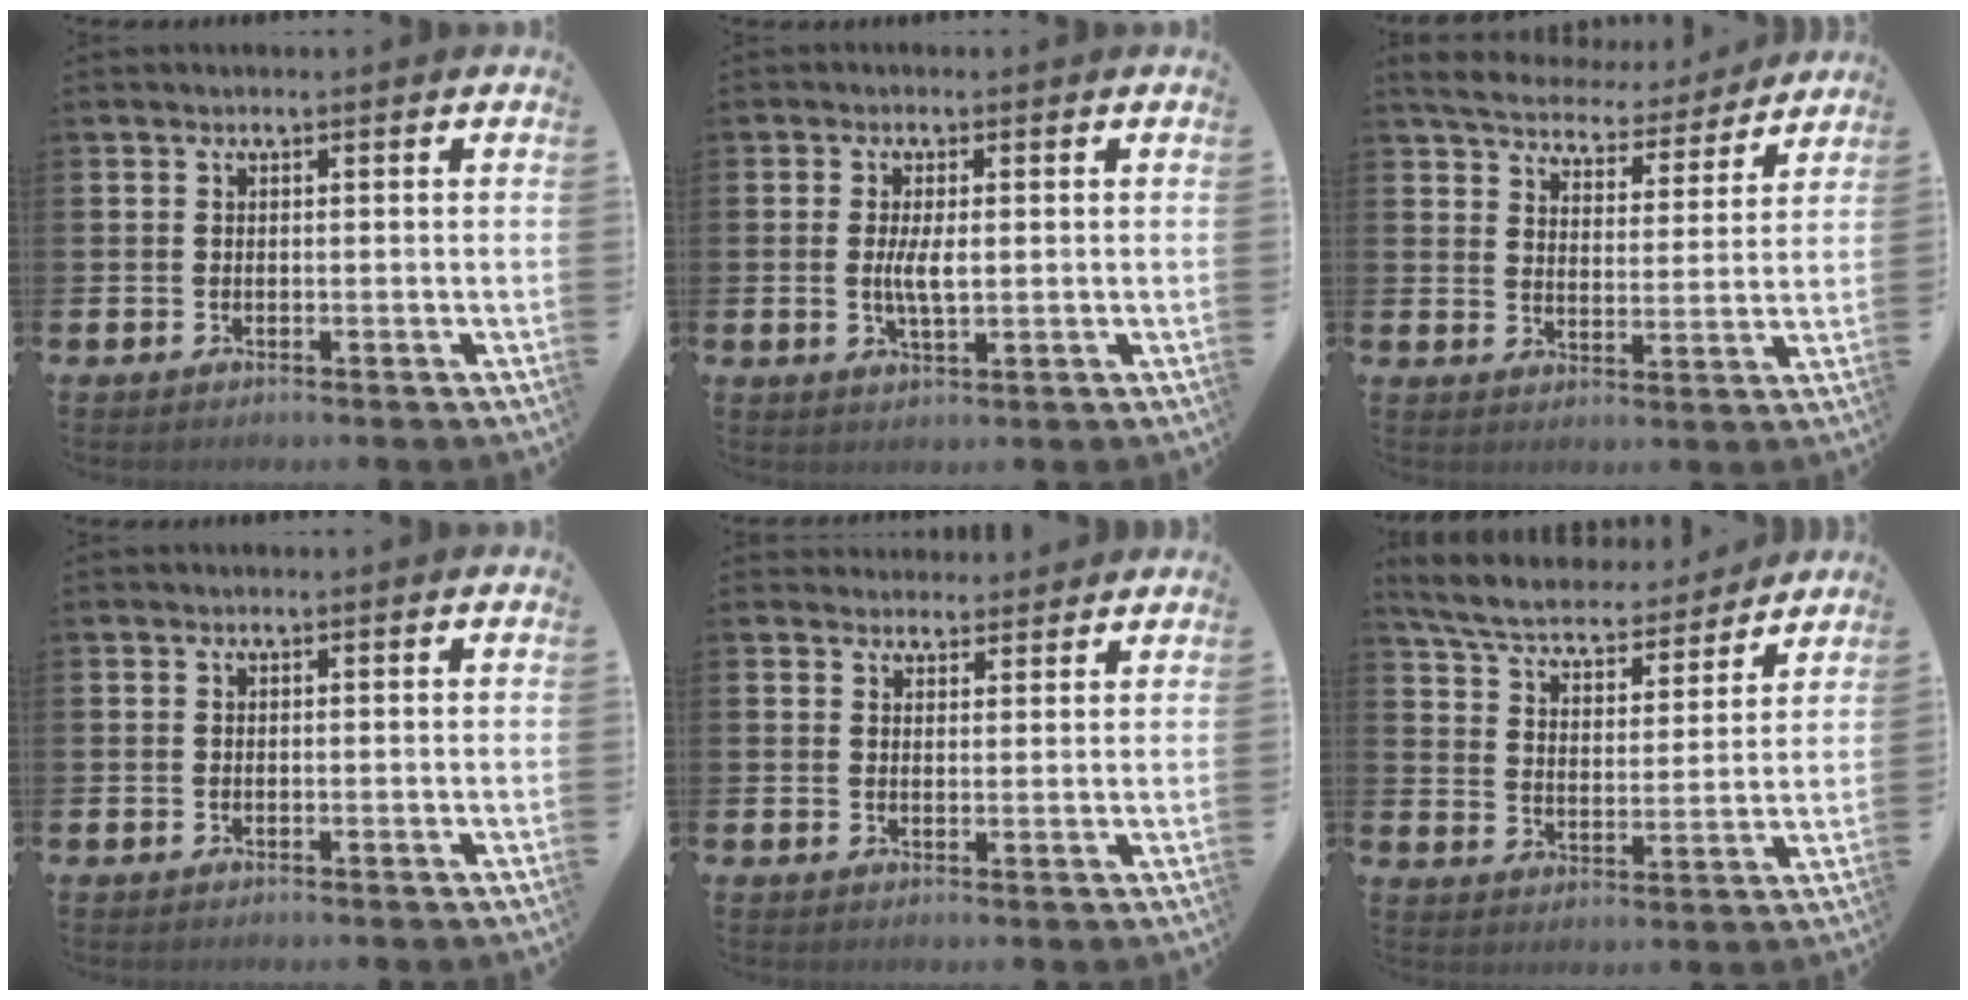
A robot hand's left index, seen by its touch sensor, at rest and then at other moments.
{"total": 3.5, "force": [0.2, 1.2, 3.3], "torque": [-0.054, -0.002, 0.001]}
{"total": 5.8, "force": [5.5, 1.3, 0.8], "torque": [-0.042, -0.042, 0.093]}
{"total": 0.0}
{"total": 2.7, "force": [2.5, 0.8, -0.3], "torque": [0.007, -0.014, 0.046]}
{"total": 6.1, "force": [5.7, 1.4, 1.8], "torque": [-0.071, -0.045, 0.096]}